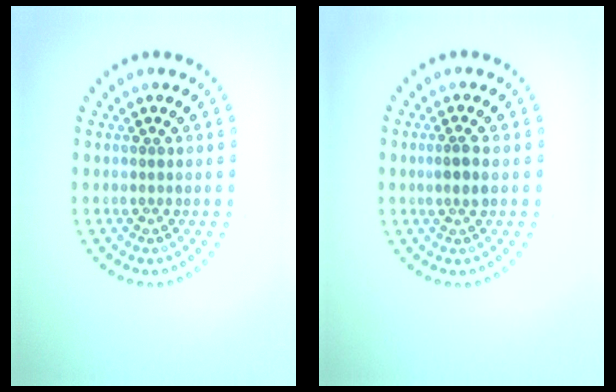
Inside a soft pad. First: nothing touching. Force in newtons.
{"total": 1.6, "press": 1.4, "slide": 0.6}